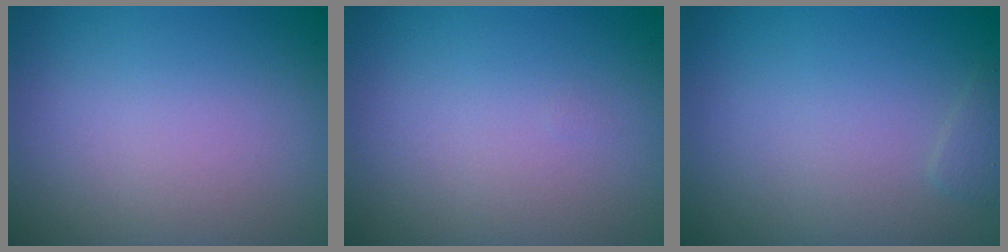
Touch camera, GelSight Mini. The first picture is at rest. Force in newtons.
{"total": 0.0}
{"total": 0.7, "press": 0.7, "slide": 0.1}